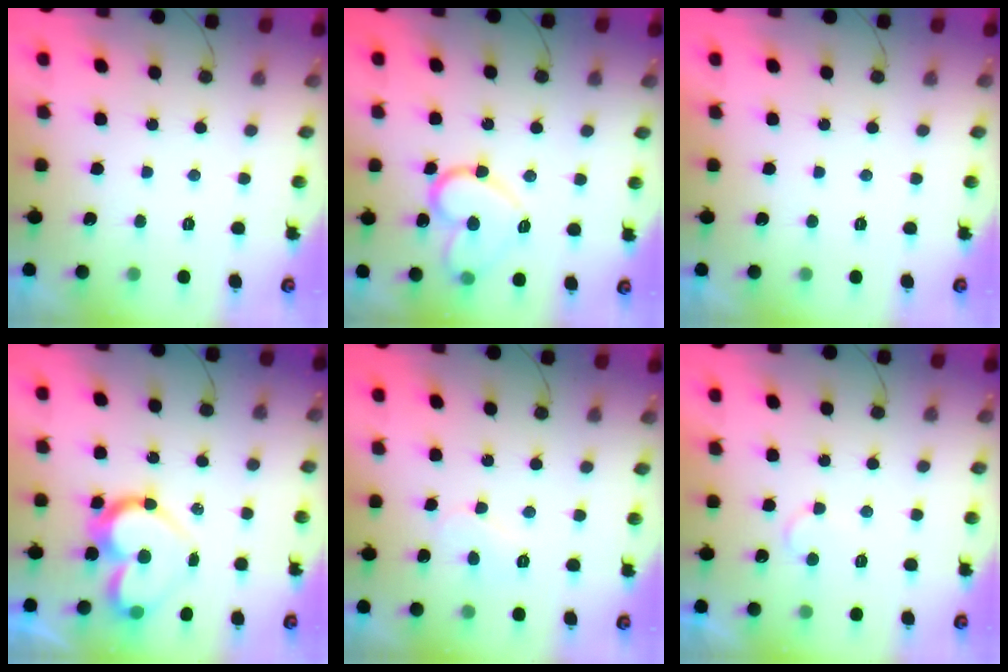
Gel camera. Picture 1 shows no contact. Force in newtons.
{"total": 14.1, "press": 14.1, "slide": 1.3}
{"total": 1.7, "press": 1.7, "slide": 0.1}
{"total": 14.4, "press": 14.4, "slide": 1.2}
{"total": 4.8, "press": 4.7, "slide": 0.6}
{"total": 4.5, "press": 4.5, "slide": 0.5}